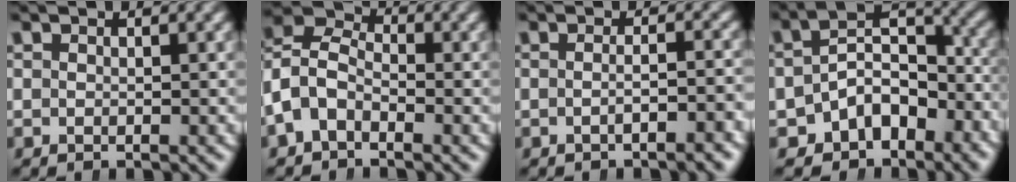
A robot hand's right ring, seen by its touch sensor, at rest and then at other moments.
{"total": 9.4, "force": [0.2, 8.4, 4.2], "torque": [-0.103, -0.006, -0.016]}
{"total": 2.2, "force": [-1.5, -0.1, 1.6], "torque": [-0.020, 0.004, -0.026]}
{"total": 7.0, "force": [-3.1, 5.1, 3.6], "torque": [-0.070, -0.033, -0.041]}